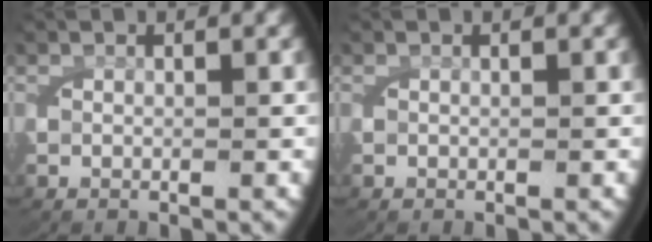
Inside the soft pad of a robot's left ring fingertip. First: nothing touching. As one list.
[{"total": 0.0}]